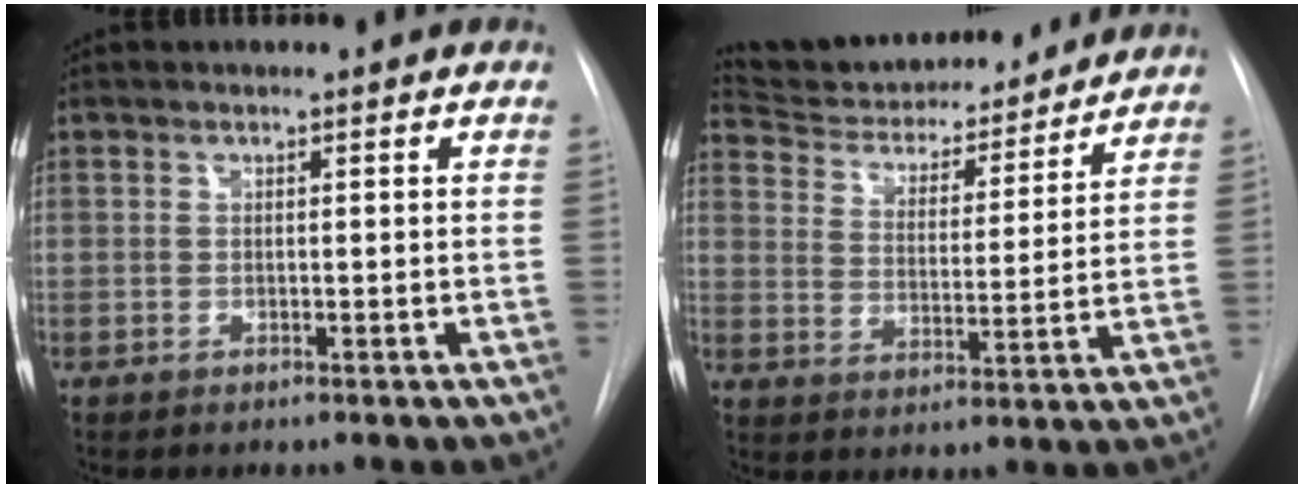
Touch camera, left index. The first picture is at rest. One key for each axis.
{"total": 17.6, "fx": 16.3, "fy": 4.0, "fz": 5.0, "tx": -0.075, "ty": -0.003, "tz": 0.240}